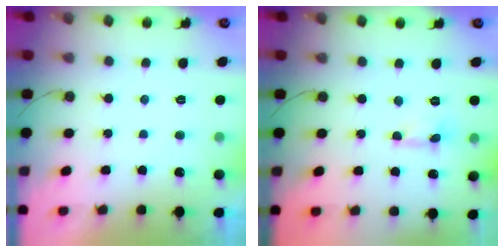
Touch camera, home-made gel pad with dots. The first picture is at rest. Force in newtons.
{"total": 0.0}